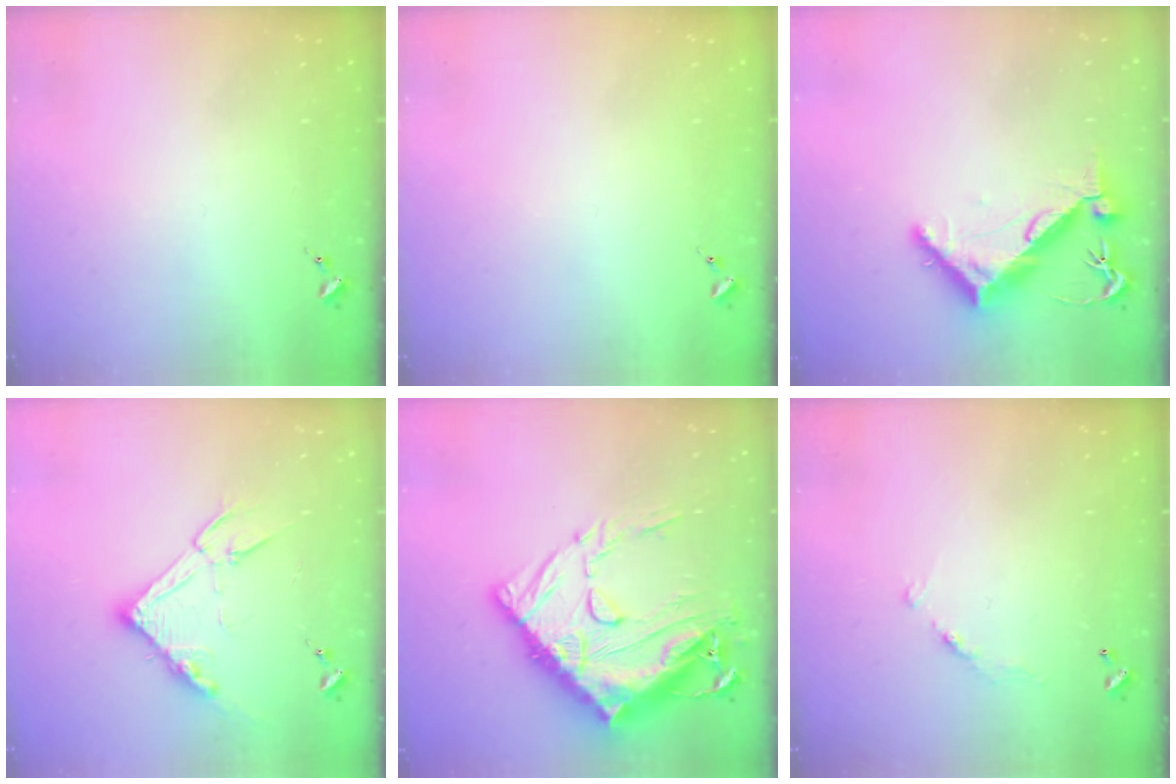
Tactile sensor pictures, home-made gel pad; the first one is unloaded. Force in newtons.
{"total": 0.0}
{"total": 11.0, "press": 10.9, "slide": 1.1}
{"total": 14.8, "press": 14.8, "slide": 0.4}
{"total": 27.3, "press": 27.2, "slide": 2.8}
{"total": 6.0, "press": 6.0, "slide": 0.4}